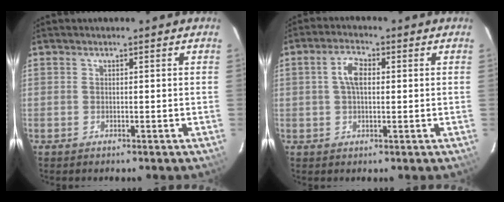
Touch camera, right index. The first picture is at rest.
{"total": 4.6, "force": [0.7, 2.3, 3.8], "torque": [-0.074, 0.012, 0.014]}